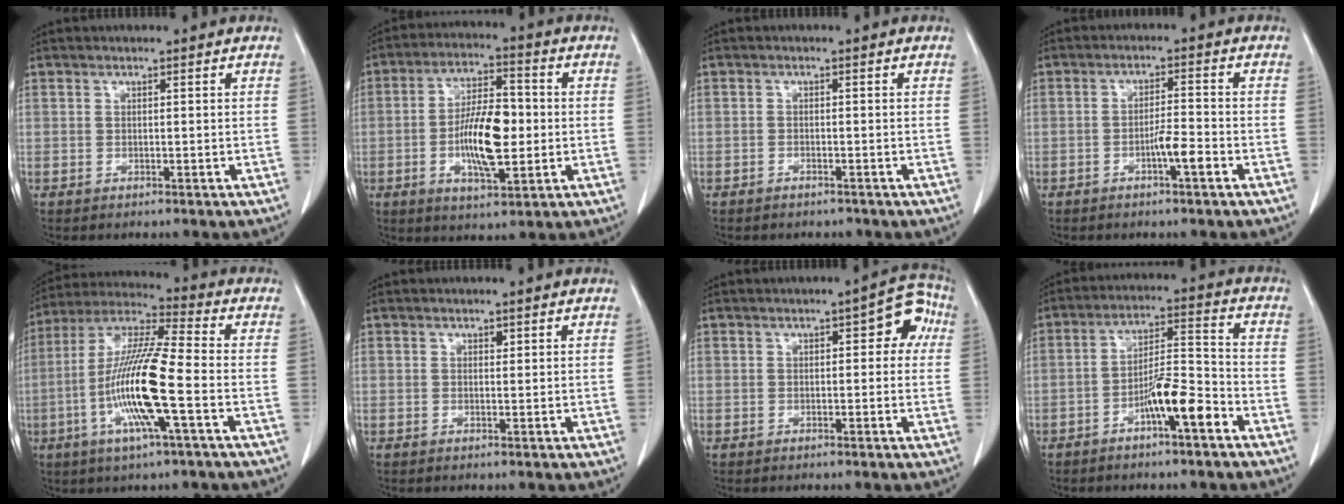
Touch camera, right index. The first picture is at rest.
{"total": 9.4, "force": [-1.1, 3.3, 8.7], "torque": [-0.162, 0.005, -0.018]}
{"total": 1.7, "force": [-1.5, 0.8, 0.2], "torque": [-0.006, 0.000, -0.020]}
{"total": 3.9, "force": [-1.8, 0.3, 3.4], "torque": [-0.056, 0.001, -0.032]}
{"total": 15.2, "force": [-3.8, 0.7, 14.7], "torque": [-0.295, -0.006, -0.079]}
{"total": 0.6, "force": [0.3, 0.4, 0.3], "torque": [-0.003, -0.001, 0.004]}
{"total": 6.0, "force": [1.4, 2.6, 5.2], "torque": [-0.049, 0.031, 0.011]}
{"total": 8.6, "force": [-4.4, 1.1, 7.3], "torque": [-0.132, 0.012, -0.074]}